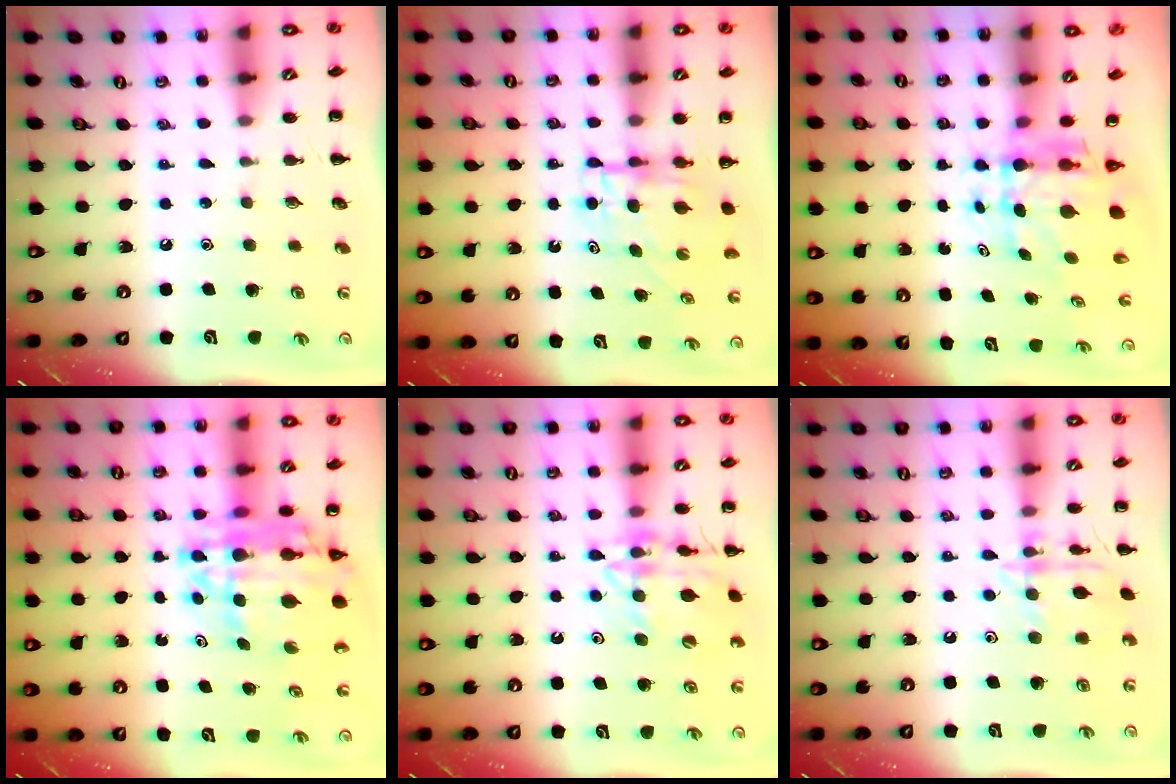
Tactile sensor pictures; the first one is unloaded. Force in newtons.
{"total": 4.8, "press": 4.8, "slide": 0.4}
{"total": 6.4, "press": 6.1, "slide": 2.0}
{"total": 14.2, "press": 13.6, "slide": 4.3}
{"total": 15.5, "press": 15.4, "slide": 1.8}
{"total": 11.9, "press": 11.9, "slide": 0.8}